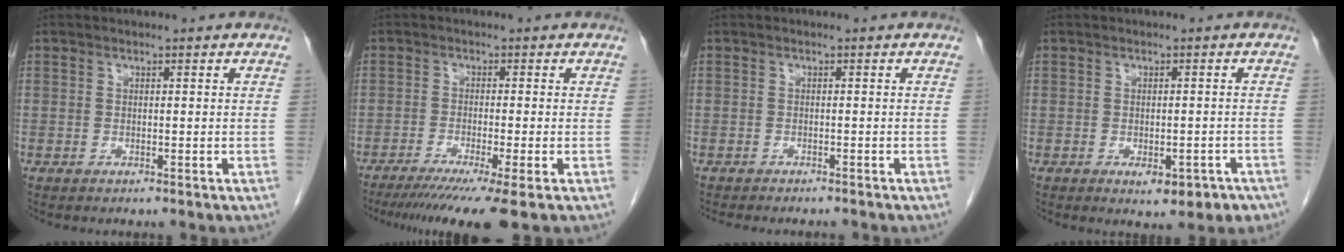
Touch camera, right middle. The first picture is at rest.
{"total": 9.4, "force": [-6.9, -0.7, 6.4], "torque": [-0.088, -0.026, -0.107]}
{"total": 6.2, "force": [-5.5, 1.4, 2.4], "torque": [-0.025, -0.005, -0.073]}
{"total": 4.6, "force": [-2.7, 2.3, 3.0], "torque": [-0.025, 0.001, -0.030]}